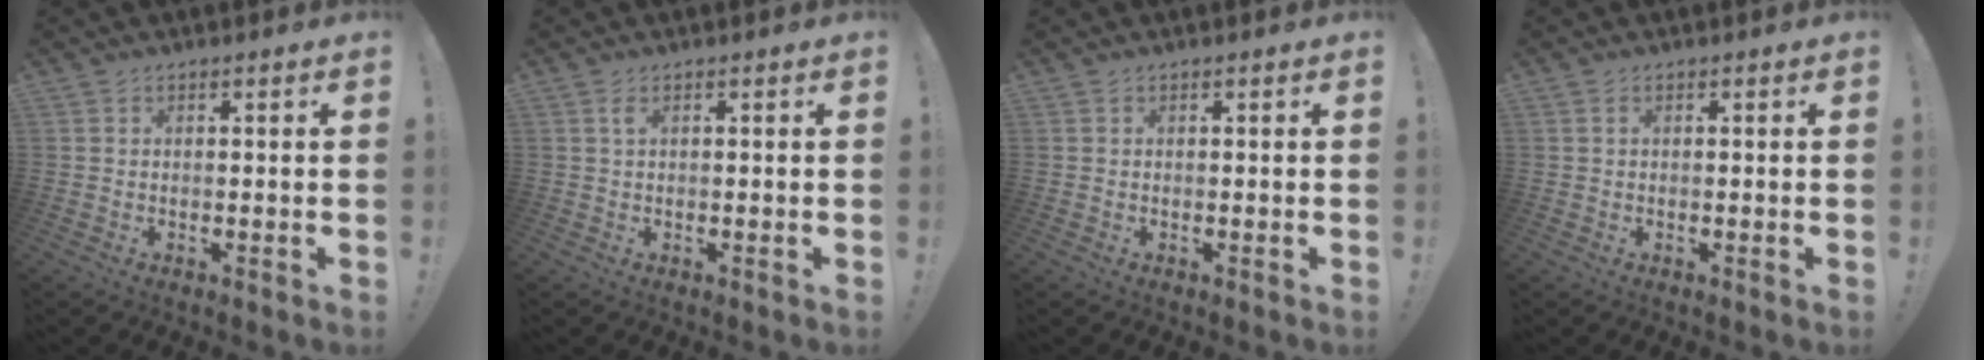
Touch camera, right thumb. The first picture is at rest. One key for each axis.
{"total": 1.5, "fx": 0.5, "fy": 0.2, "fz": 1.4, "tx": -0.022, "ty": -0.001, "tz": 0.006}
{"total": 0.0}
{"total": 0.6, "fx": 0.2, "fy": 0.1, "fz": 0.5, "tx": -0.011, "ty": 0.001, "tz": 0.003}